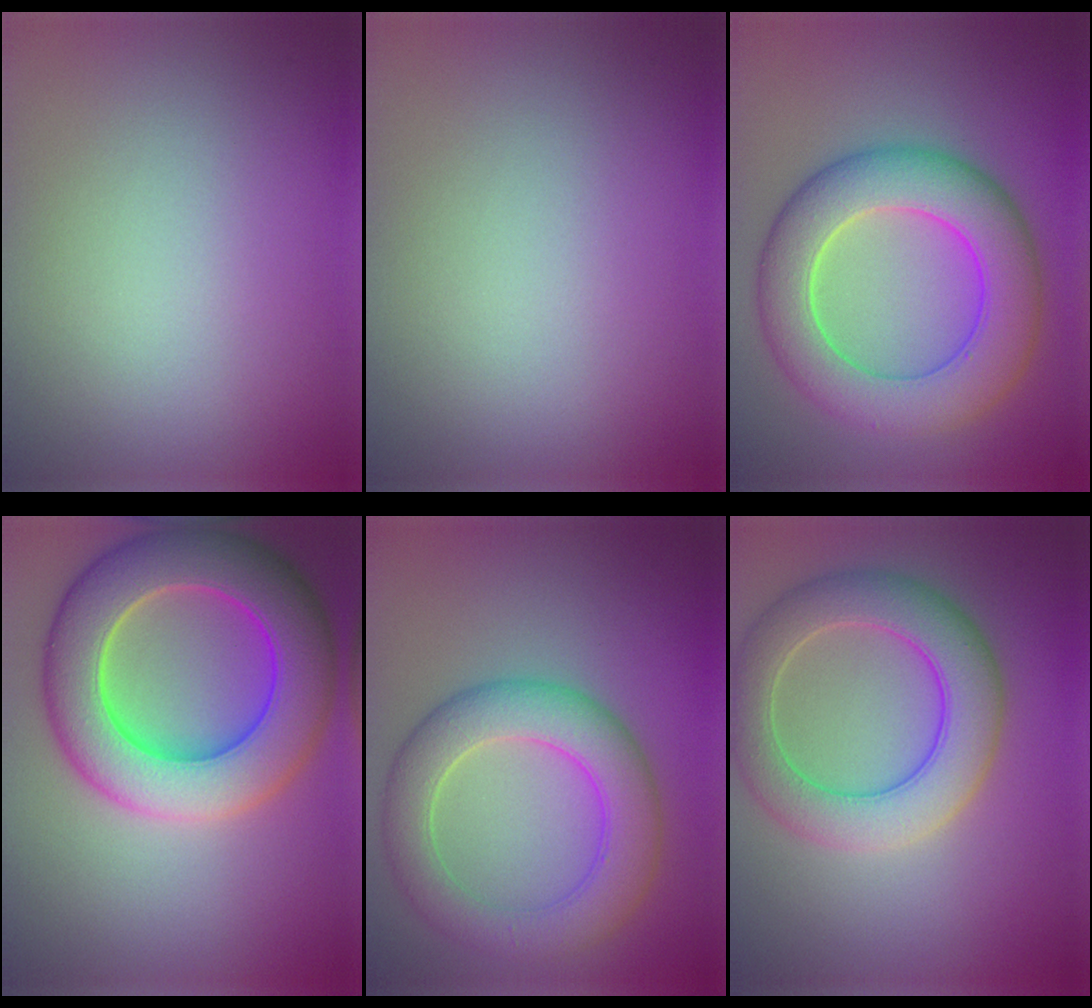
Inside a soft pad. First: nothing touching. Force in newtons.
{"total": 0.0}
{"total": 8.6, "press": 8.6, "slide": 0.2}
{"total": 10.8, "press": 10.8, "slide": 0.4}
{"total": 6.3, "press": 6.3, "slide": 0.3}
{"total": 6.5, "press": 6.5, "slide": 0.6}